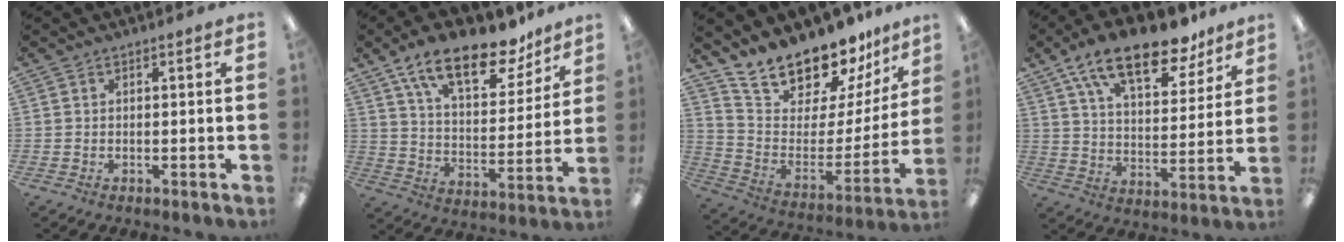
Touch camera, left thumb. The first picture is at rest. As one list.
[{"total": 18.2, "force": [12.8, 7.4, 10.6], "torque": [-0.177, -0.071, 0.218]}, {"total": 16.6, "force": [16.1, 3.6, 1.2], "torque": [-0.046, -0.153, 0.291]}, {"total": 18.0, "force": [12.7, 7.2, 10.6], "torque": [-0.182, -0.060, 0.216]}]